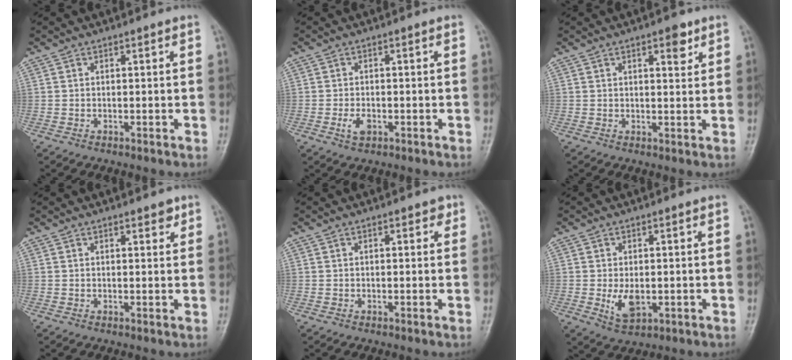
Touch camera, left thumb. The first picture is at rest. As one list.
[{"total": 2.9, "force": [-1.1, 1.7, 2.1], "torque": [-0.041, 0.006, -0.019]}, {"total": 3.8, "force": [2.1, 1.5, 2.8], "torque": [-0.027, -0.009, 0.028]}, {"total": 2.3, "force": [1.5, 0.9, 1.5], "torque": [-0.013, -0.007, 0.019]}, {"total": 2.0, "force": [0.9, 1.1, 1.5], "torque": [-0.011, 0.000, 0.008]}, {"total": 5.2, "force": [-0.7, 3.0, 4.2], "torque": [-0.069, -0.007, -0.003]}]